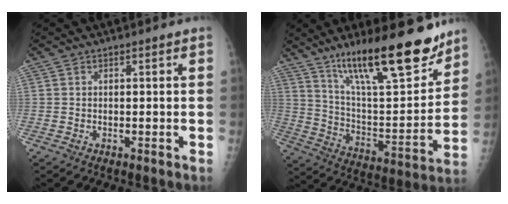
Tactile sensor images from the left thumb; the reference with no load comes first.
{"total": 24.0, "force": [16.7, 6.0, 16.2], "torque": [-0.230, -0.081, 0.282]}